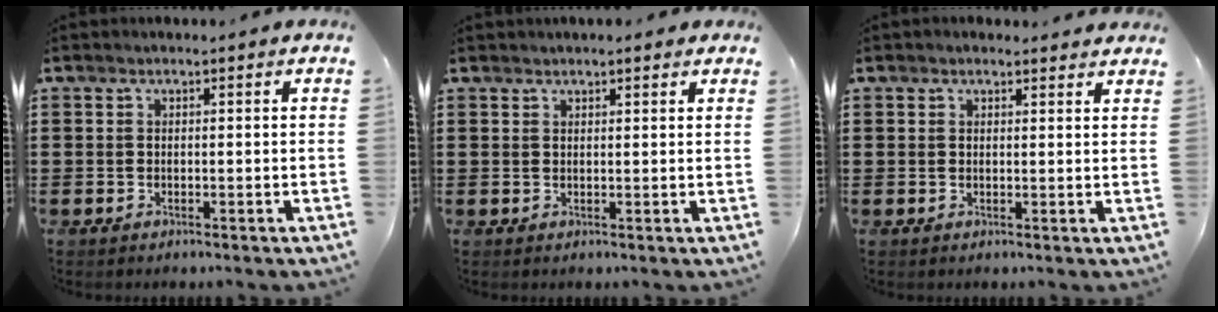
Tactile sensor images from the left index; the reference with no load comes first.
{"total": 1.4, "force": [1.3, 0.2, 0.6], "torque": [-0.013, 0.002, 0.025]}
{"total": 1.2, "force": [1.1, 0.3, 0.1], "torque": [-0.006, 0.003, 0.022]}